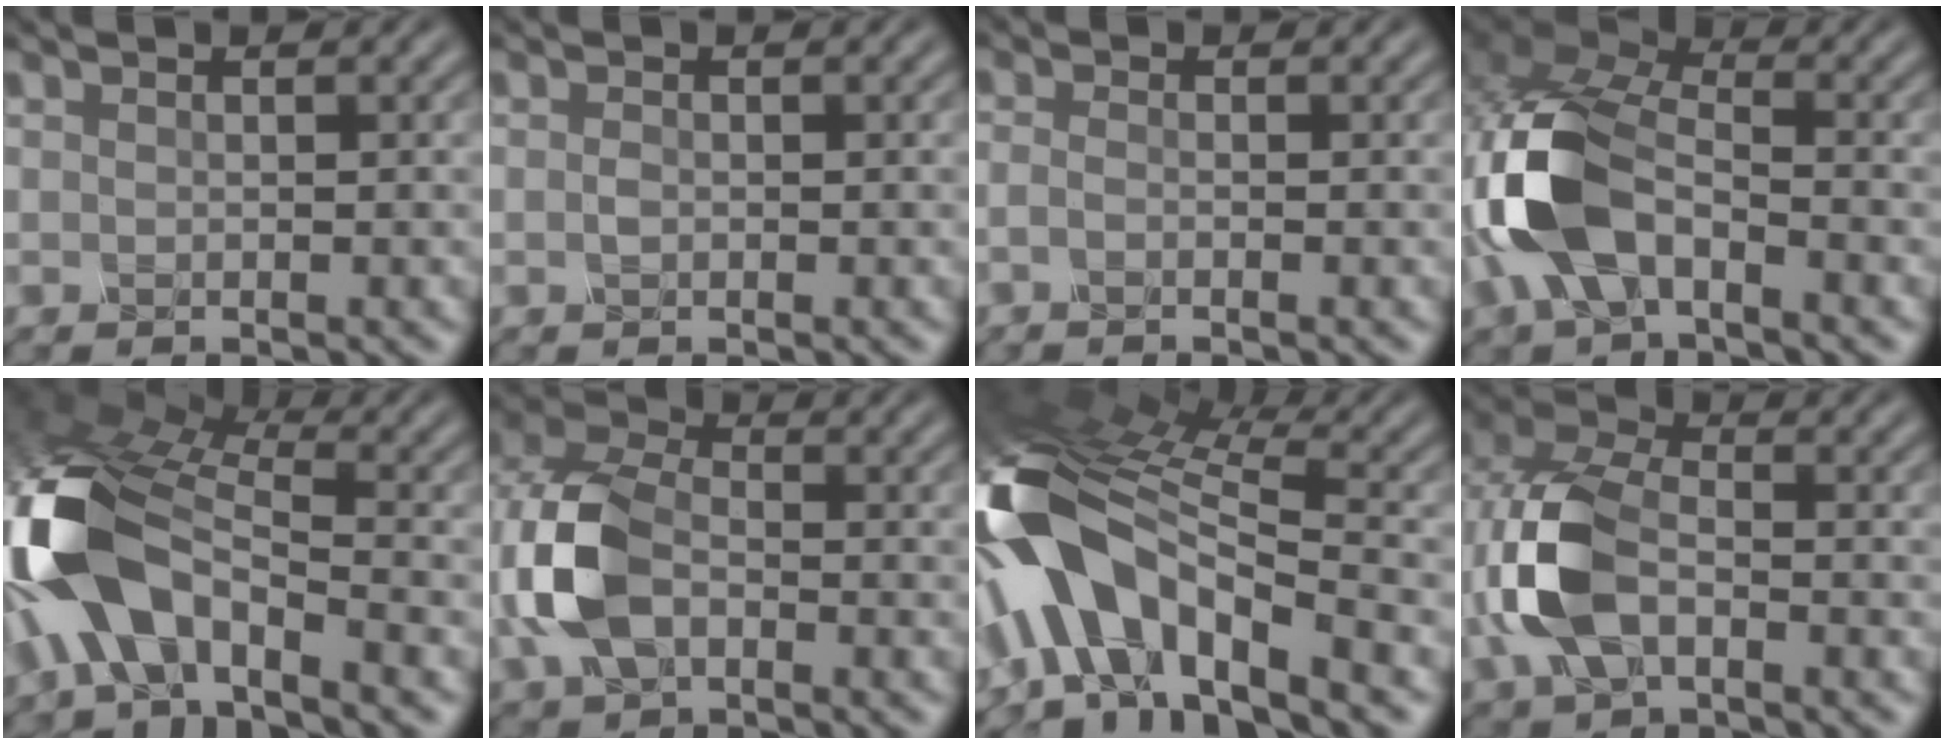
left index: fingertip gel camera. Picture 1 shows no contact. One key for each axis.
{"total": 0.6, "fx": -0.1, "fy": 0.4, "fz": 0.4, "tx": -0.013, "ty": 0.002, "tz": -0.004}
{"total": 1.1, "fx": -0.7, "fy": 0.4, "fz": 0.8, "tx": -0.024, "ty": -0.005, "tz": -0.016}
{"total": 9.7, "fx": -2.5, "fy": 5.7, "fz": 7.5, "tx": -0.184, "ty": 0.006, "tz": -0.063}
{"total": 10.7, "fx": -4.1, "fy": 5.3, "fz": 8.3, "tx": -0.172, "ty": 0.010, "tz": -0.089}
{"total": 7.1, "fx": -1.3, "fy": 4.9, "fz": 5.0, "tx": -0.124, "ty": 0.012, "tz": -0.041}
{"total": 12.9, "fx": -5.0, "fy": 5.7, "fz": 10.4, "tx": -0.193, "ty": 0.024, "tz": -0.096}
{"total": 7.5, "fx": -1.4, "fy": 4.8, "fz": 5.6, "tx": -0.139, "ty": 0.012, "tz": -0.041}